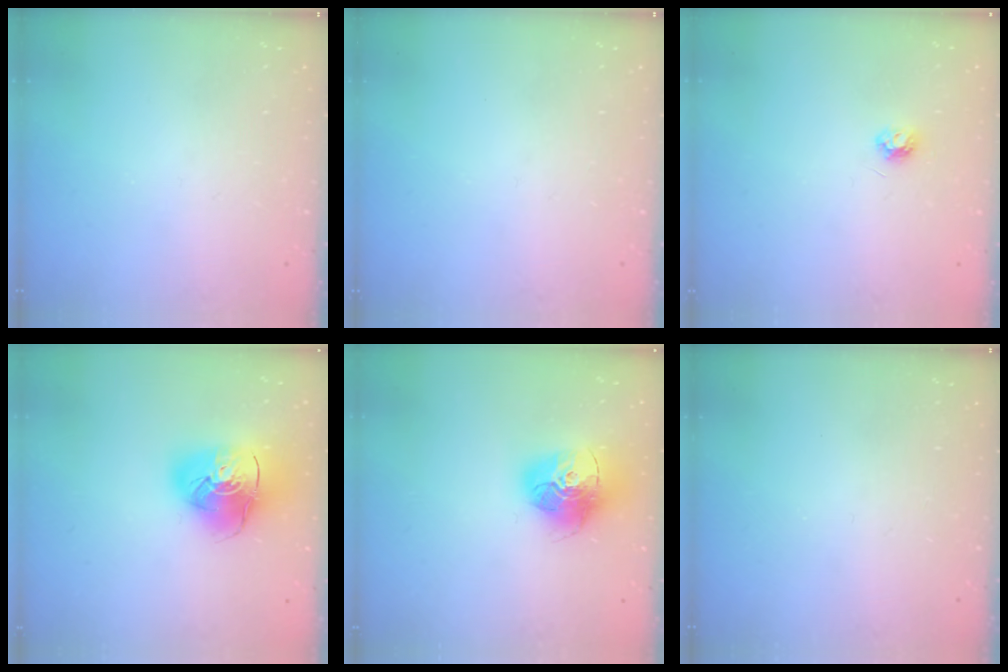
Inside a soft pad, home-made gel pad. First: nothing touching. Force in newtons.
{"total": 0.0}
{"total": 3.8, "press": 3.8, "slide": 0.5}
{"total": 14.9, "press": 14.7, "slide": 2.1}
{"total": 16.5, "press": 16.4, "slide": 1.5}
{"total": 0.0}